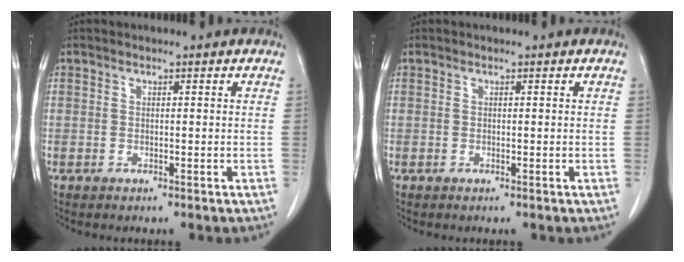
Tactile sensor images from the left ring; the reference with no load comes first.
{"total": 0.0}